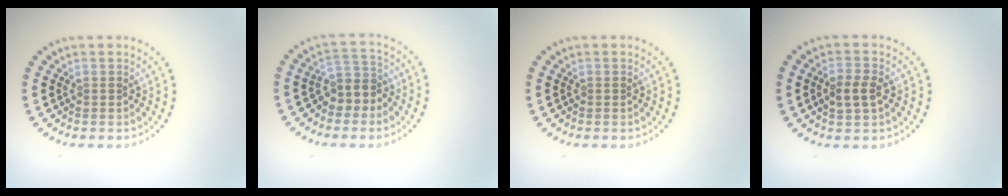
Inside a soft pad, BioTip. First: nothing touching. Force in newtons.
{"total": 3.0, "press": 2.5, "slide": 1.7}
{"total": 0.0}
{"total": 2.4, "press": 2.4, "slide": 0.3}